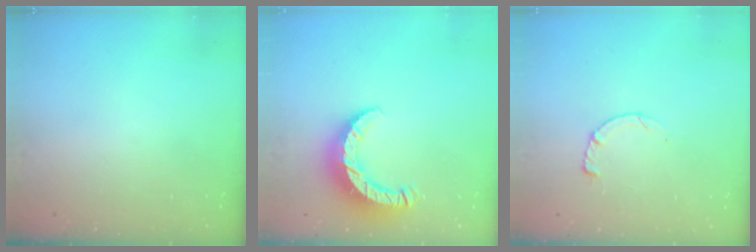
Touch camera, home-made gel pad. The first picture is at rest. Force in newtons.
{"total": 9.9, "press": 9.8, "slide": 0.9}
{"total": 3.4, "press": 3.4, "slide": 0.4}